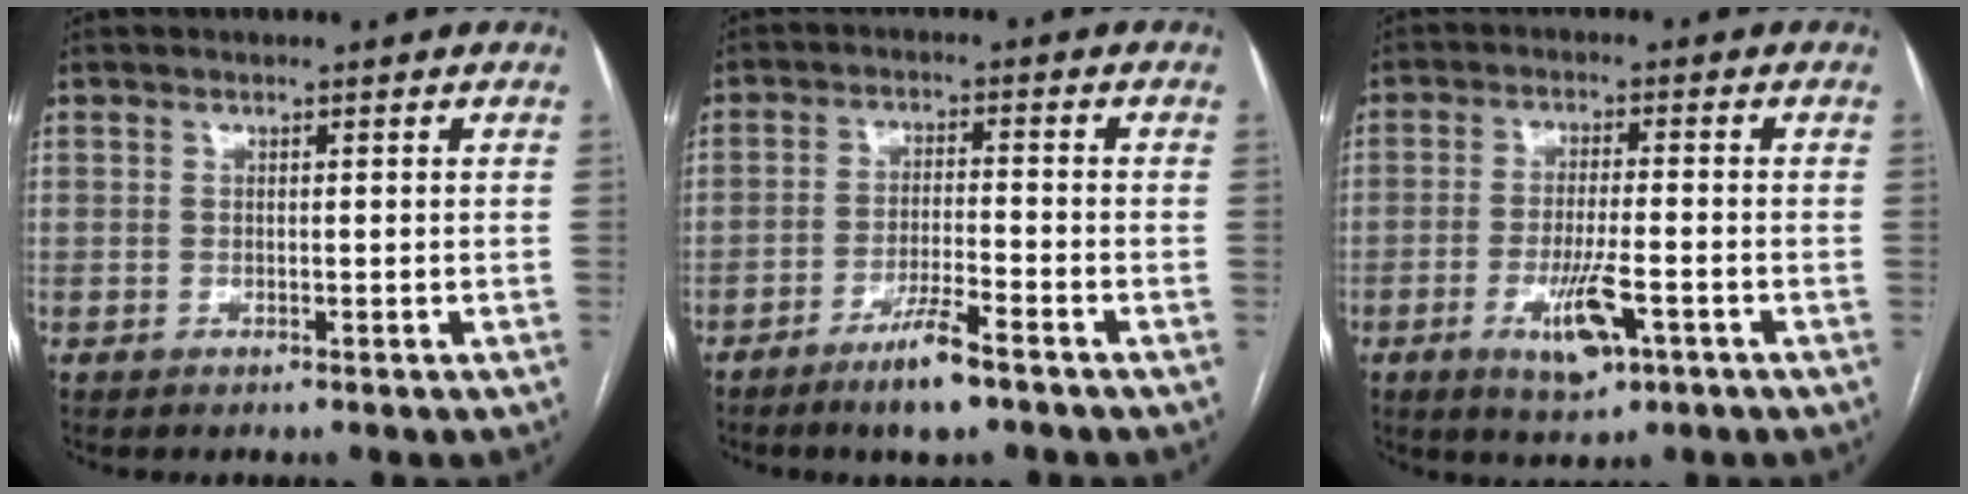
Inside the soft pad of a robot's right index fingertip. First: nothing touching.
{"total": 6.5, "force": [-4.6, 0.5, 4.6], "torque": [-0.089, -0.010, -0.081]}
{"total": 7.2, "force": [-3.1, 1.7, 6.3], "torque": [-0.117, -0.010, -0.045]}